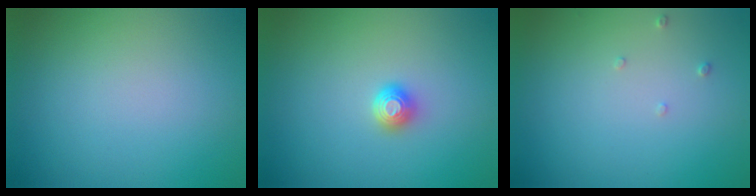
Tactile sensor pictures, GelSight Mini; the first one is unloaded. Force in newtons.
{"total": 1.4, "press": 1.2, "slide": 0.7}
{"total": 0.7, "press": 0.7, "slide": 0.2}